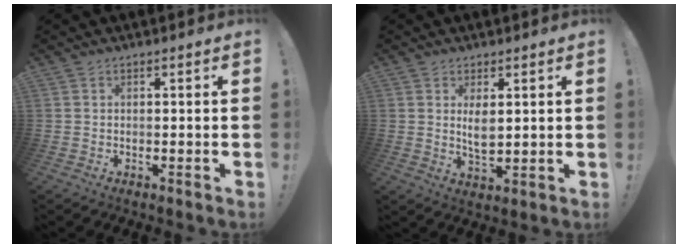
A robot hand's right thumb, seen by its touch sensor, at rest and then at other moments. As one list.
[{"total": 4.8, "force": [1.6, 2.1, 4.0], "torque": [-0.059, -0.018, 0.022]}]